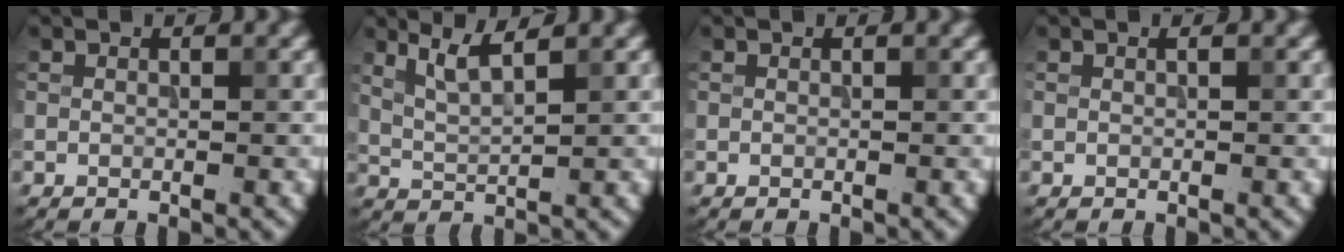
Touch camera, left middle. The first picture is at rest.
{"total": 2.9, "force": [1.8, 0.6, 2.2], "torque": [-0.044, -0.001, 0.040]}
{"total": 0.0}
{"total": 0.0}